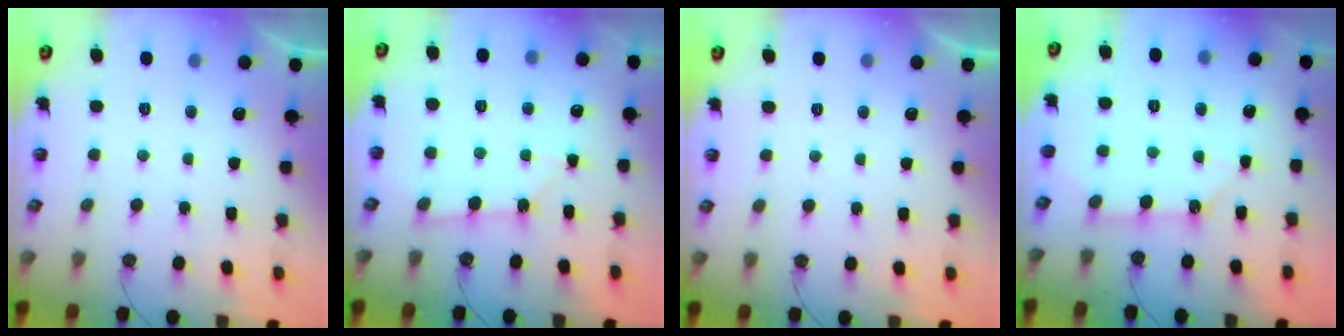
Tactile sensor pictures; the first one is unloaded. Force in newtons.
{"total": 3.1, "press": 3.1, "slide": 0.2}
{"total": 0.0}
{"total": 8.1, "press": 8.1, "slide": 0.3}